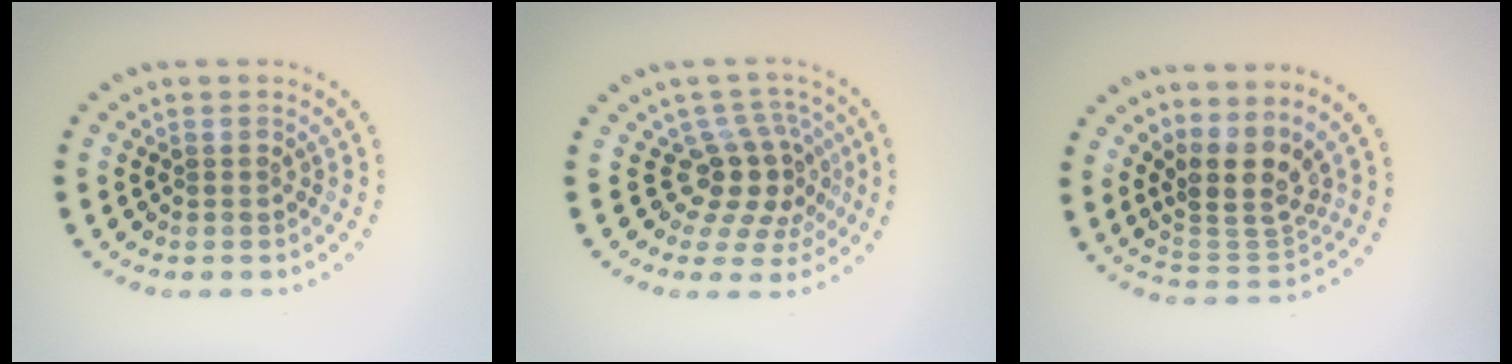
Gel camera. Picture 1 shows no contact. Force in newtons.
{"total": 4.2, "press": 3.0, "slide": 2.9}
{"total": 4.0, "press": 3.1, "slide": 2.5}